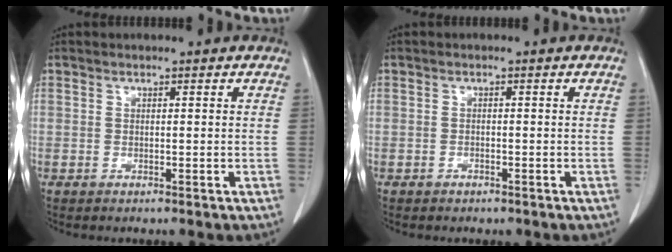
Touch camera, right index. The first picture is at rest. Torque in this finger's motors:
{"motor_torque": [-0.02, 0.04, -0.09, 0.00]}